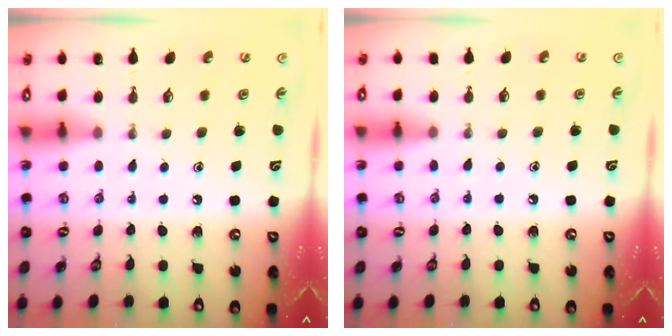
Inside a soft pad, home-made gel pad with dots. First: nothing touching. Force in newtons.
{"total": 3.7, "press": 3.7, "slide": 0.5}